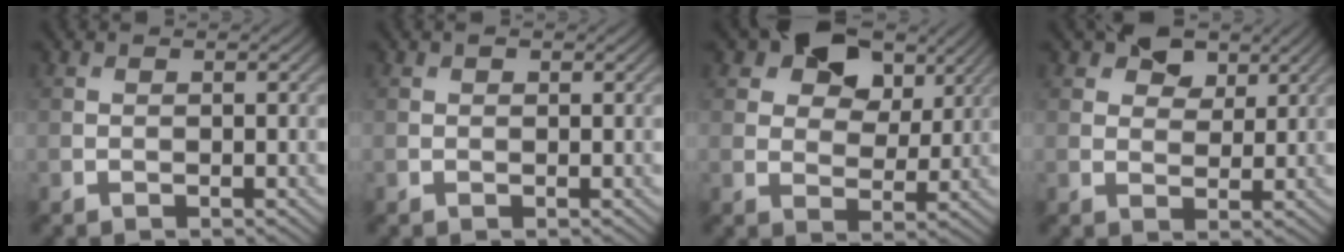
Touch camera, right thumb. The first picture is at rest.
{"total": 0.5, "force": [0.3, 0.3, 0.3], "torque": [-0.002, -0.002, 0.003]}
{"total": 10.2, "force": [5.6, 6.4, 5.6], "torque": [-0.094, 0.006, 0.081]}
{"total": 5.2, "force": [3.2, 3.2, 2.6], "torque": [-0.040, 0.001, 0.051]}